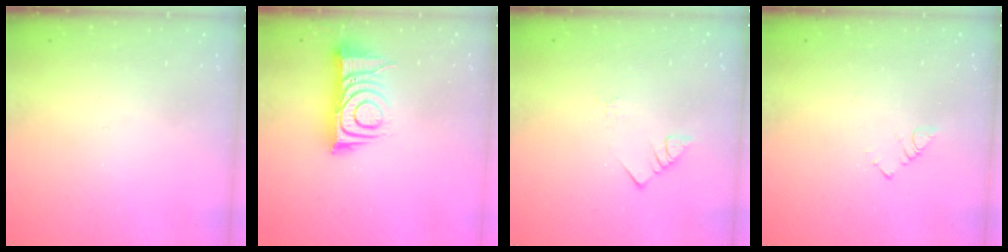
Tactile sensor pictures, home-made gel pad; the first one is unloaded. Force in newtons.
{"total": 11.5, "press": 11.4, "slide": 1.1}
{"total": 2.7, "press": 2.7, "slide": 0.3}
{"total": 2.4, "press": 2.4, "slide": 0.4}